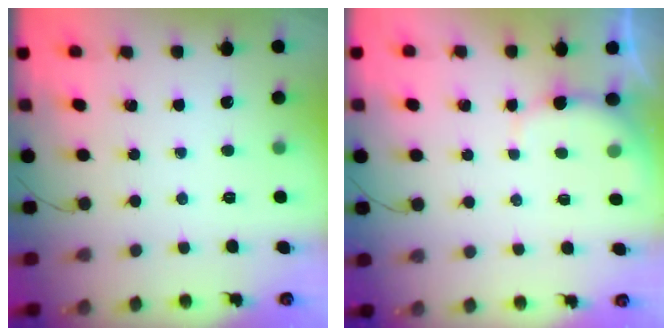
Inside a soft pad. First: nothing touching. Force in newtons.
{"total": 2.8, "press": 2.7, "slide": 0.7}